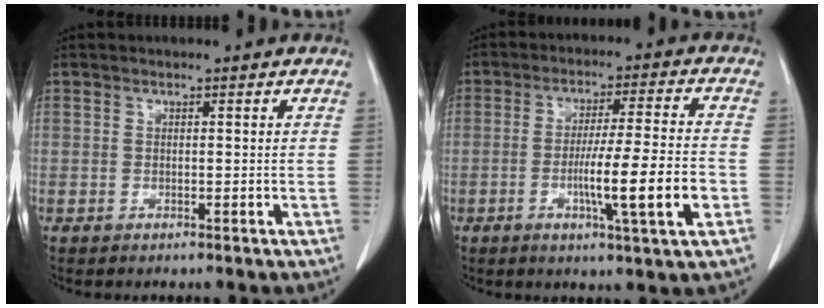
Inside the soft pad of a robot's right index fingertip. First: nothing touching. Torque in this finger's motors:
{"motor_torque": [1.03, -0.54, 0.54, 0.10]}